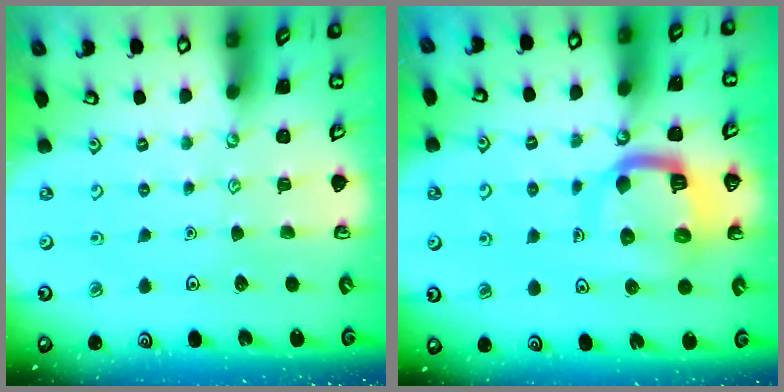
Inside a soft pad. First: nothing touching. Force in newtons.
{"total": 10.9, "press": 10.9, "slide": 1.2}